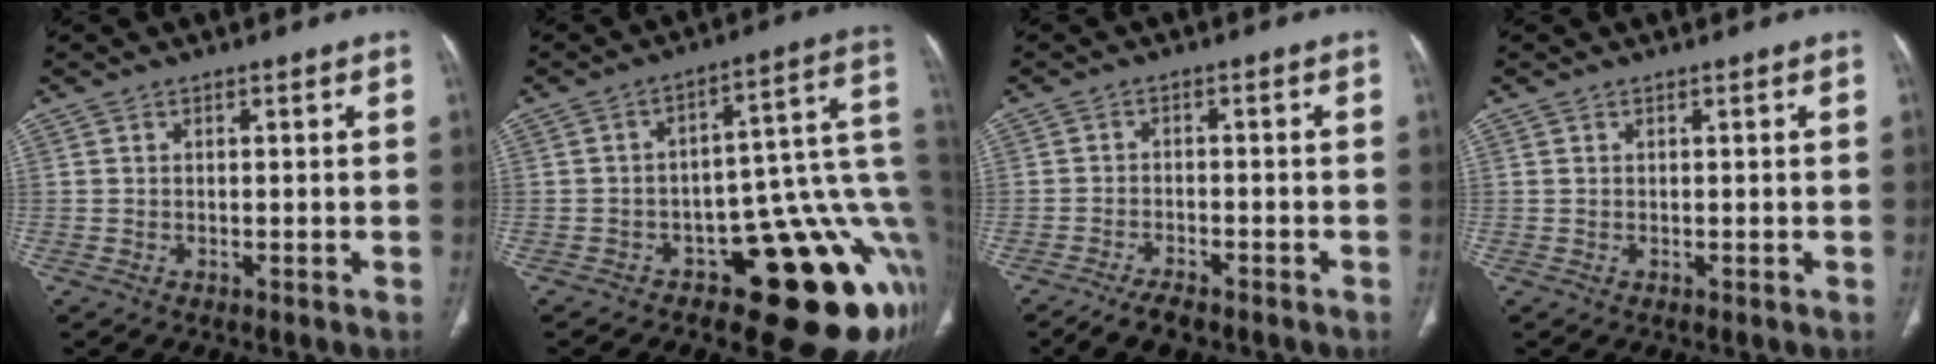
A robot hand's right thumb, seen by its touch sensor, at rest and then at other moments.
{"total": 19.9, "force": [-6.5, 8.4, 16.8], "torque": [-0.103, 0.069, -0.078]}
{"total": 5.2, "force": [-4.2, 1.8, 2.5], "torque": [-0.048, 0.011, -0.072]}
{"total": 0.0}